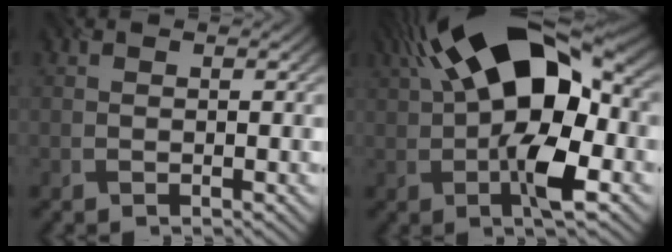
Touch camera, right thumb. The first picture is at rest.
{"total": 17.1, "force": [1.5, 8.6, 14.7], "torque": [-0.249, 0.028, 0.012]}